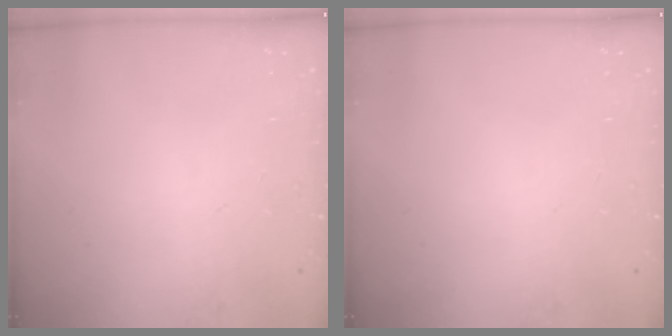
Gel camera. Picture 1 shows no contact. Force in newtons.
{"total": 0.0}